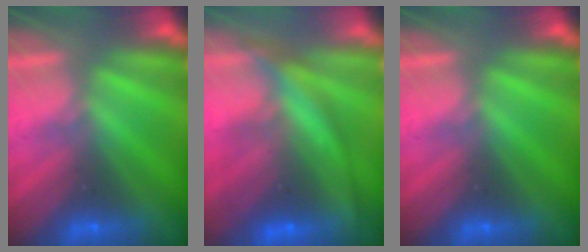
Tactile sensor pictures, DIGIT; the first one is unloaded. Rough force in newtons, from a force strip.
{"total": 10.5}
{"total": 0.0}